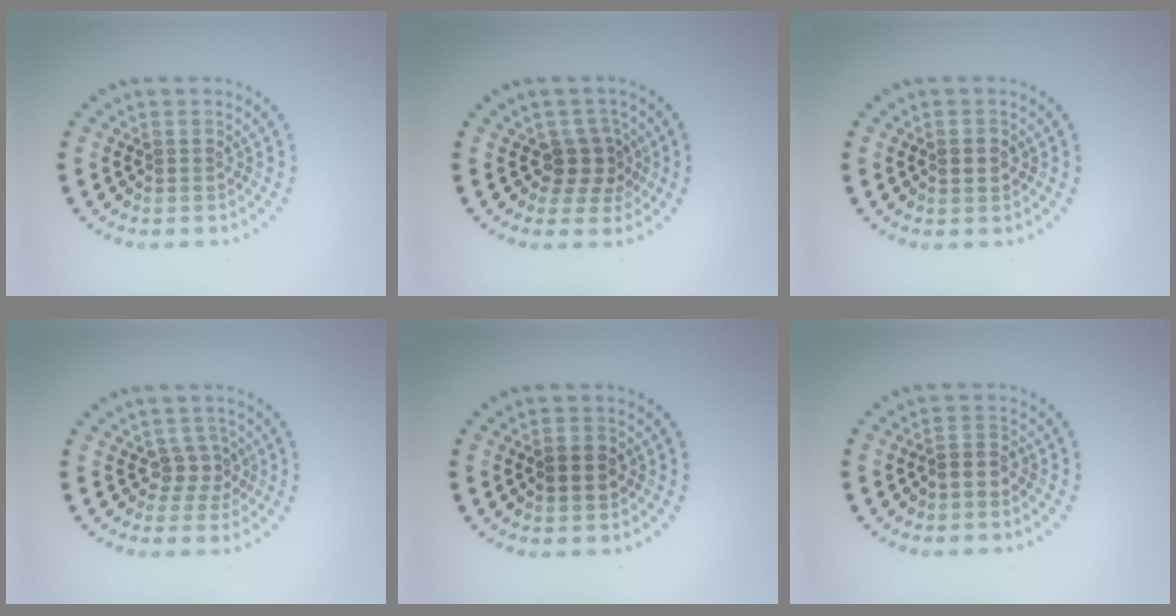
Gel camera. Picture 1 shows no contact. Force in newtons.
{"total": 2.6, "press": 2.1, "slide": 1.6}
{"total": 1.3, "press": 1.3, "slide": 0.1}
{"total": 1.9, "press": 1.5, "slide": 1.2}
{"total": 2.9, "press": 2.9, "slide": 0.1}
{"total": 1.7, "press": 1.4, "slide": 1.1}